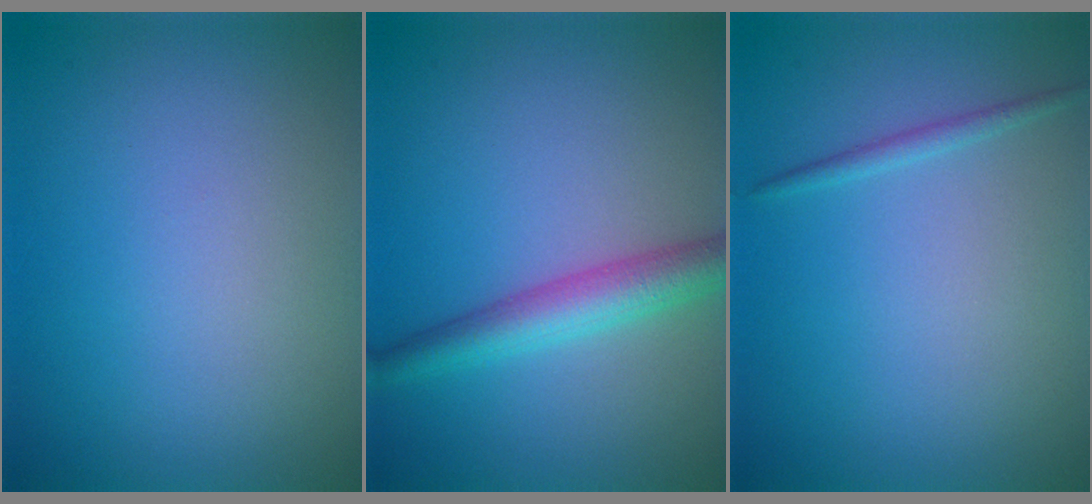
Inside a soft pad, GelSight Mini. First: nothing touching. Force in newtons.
{"total": 3.9, "press": 3.9, "slide": 0.1}
{"total": 0.9, "press": 0.9, "slide": 0.0}